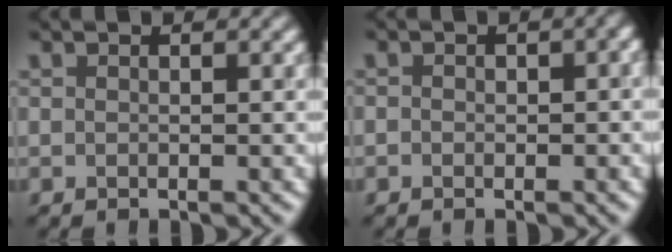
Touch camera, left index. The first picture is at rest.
{"total": 2.2, "force": [-0.2, 1.5, 1.6], "torque": [-0.014, -0.002, -0.003]}